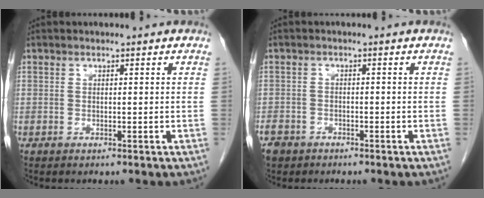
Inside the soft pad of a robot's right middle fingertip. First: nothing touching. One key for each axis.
{"total": 4.5, "fx": -3.3, "fy": 2.9, "fz": 0.9, "tx": -0.022, "ty": 0.002, "tz": -0.057}